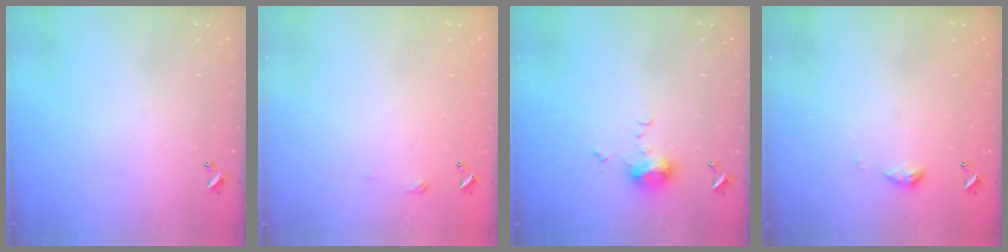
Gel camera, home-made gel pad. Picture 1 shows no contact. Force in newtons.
{"total": 2.7, "press": 2.6, "slide": 0.4}
{"total": 6.2, "press": 6.2, "slide": 0.7}
{"total": 4.0, "press": 4.0, "slide": 0.6}